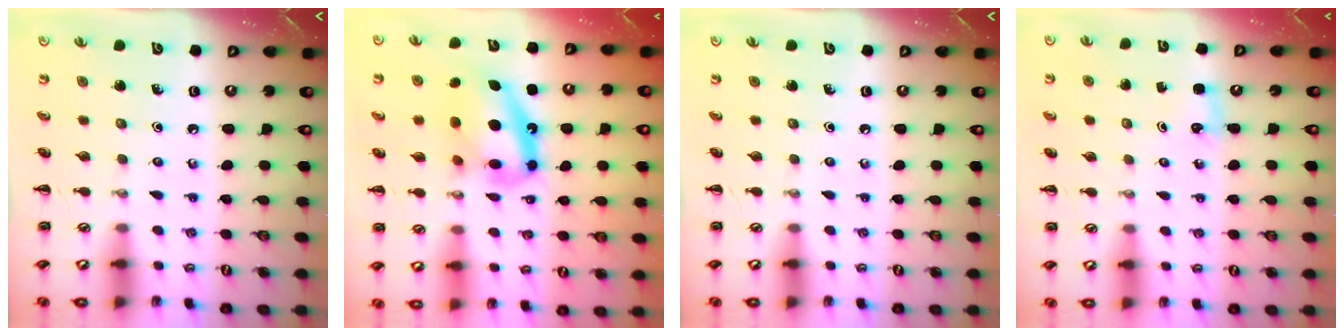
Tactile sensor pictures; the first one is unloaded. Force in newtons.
{"total": 13.1, "press": 12.7, "slide": 3.2}
{"total": 0.0}
{"total": 2.5, "press": 2.4, "slide": 0.8}